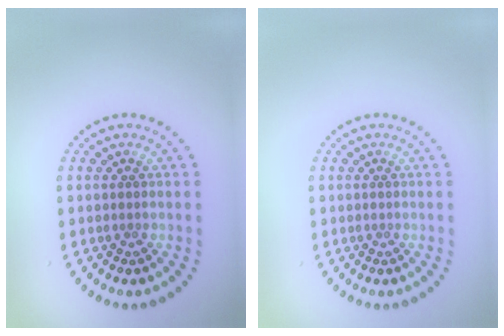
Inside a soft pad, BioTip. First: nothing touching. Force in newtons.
{"total": 0.0}